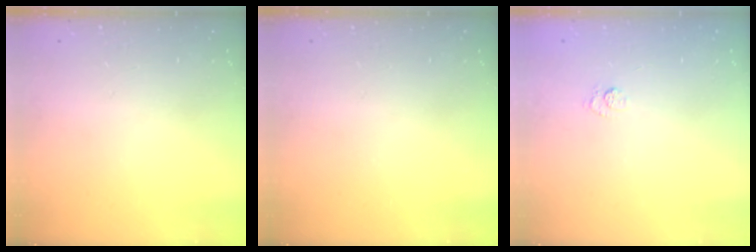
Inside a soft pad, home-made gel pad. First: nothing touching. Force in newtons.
{"total": 0.0}
{"total": 5.6, "press": 5.4, "slide": 1.4}